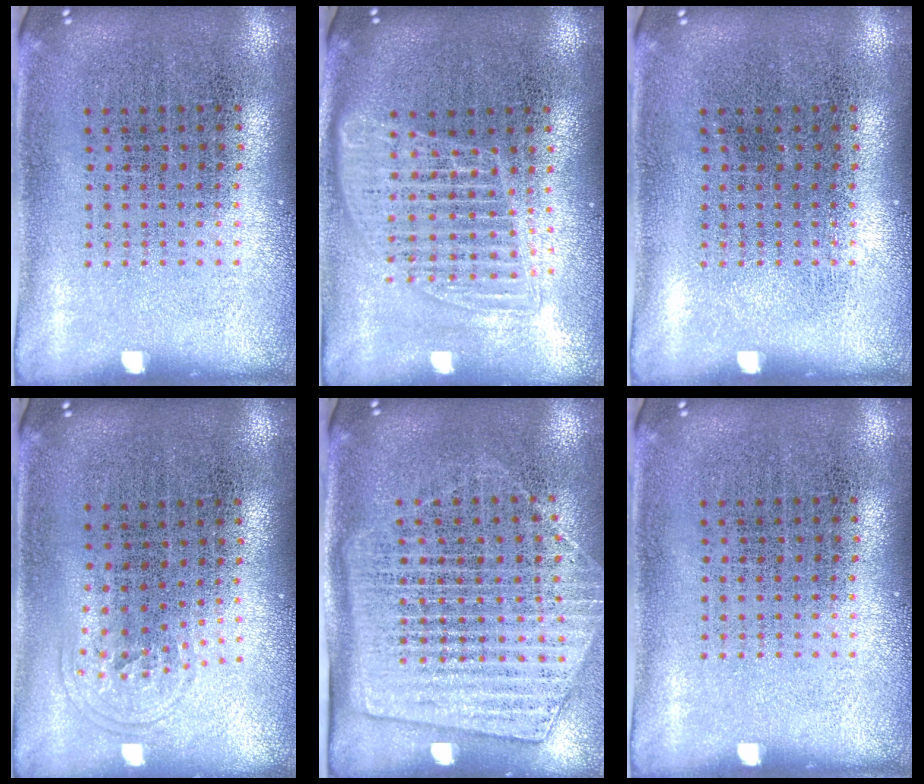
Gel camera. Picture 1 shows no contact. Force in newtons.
{"total": 1.4, "press": 1.3, "slide": 0.6}
{"total": 0.0}
{"total": 0.9, "press": 0.6, "slide": 0.7}
{"total": 1.7, "press": 1.5, "slide": 0.8}
{"total": 0.0}